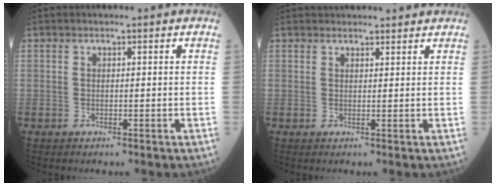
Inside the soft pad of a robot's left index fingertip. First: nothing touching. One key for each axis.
{"total": 5.7, "fx": 5.4, "fy": 1.3, "fz": 1.3, "tx": -0.007, "ty": 0.032, "tz": 0.065}